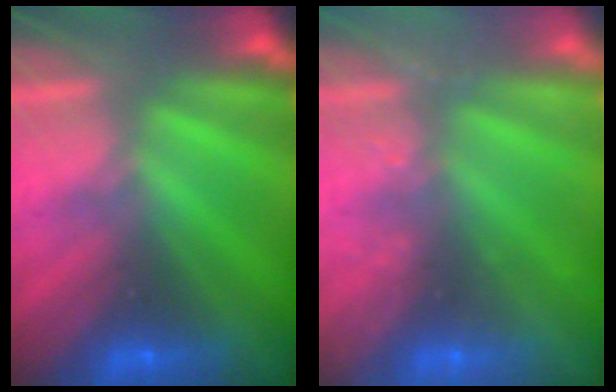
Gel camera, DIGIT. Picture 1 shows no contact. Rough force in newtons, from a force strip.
{"total": 2.3}